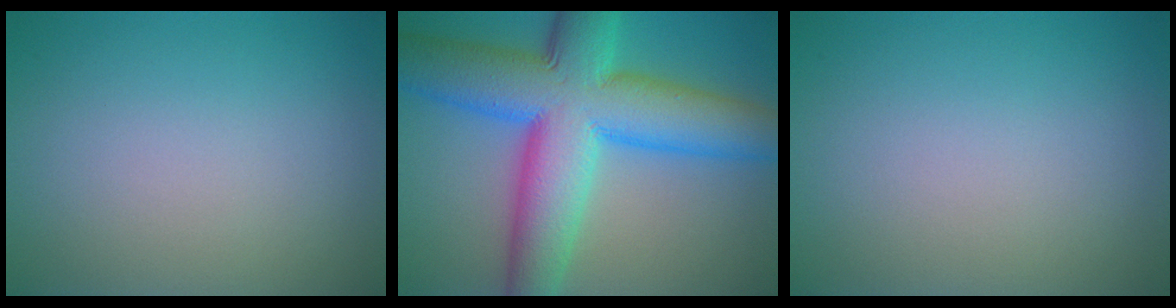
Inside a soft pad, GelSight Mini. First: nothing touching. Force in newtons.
{"total": 13.8, "press": 13.8, "slide": 0.3}
{"total": 0.0}